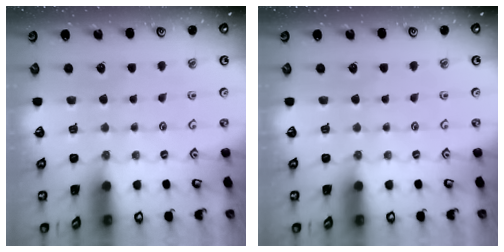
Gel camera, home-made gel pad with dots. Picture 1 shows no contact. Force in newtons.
{"total": 0.0}